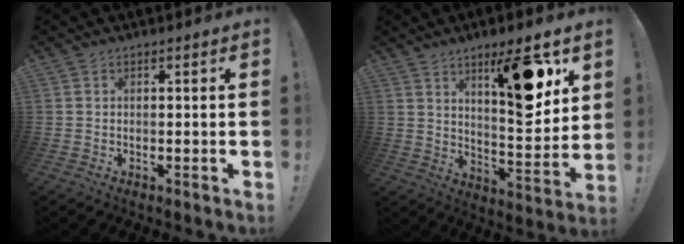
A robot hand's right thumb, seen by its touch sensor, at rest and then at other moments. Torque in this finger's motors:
{"motor_torque": [0.01, 1.83, 0.71, 0.72, 0.32]}